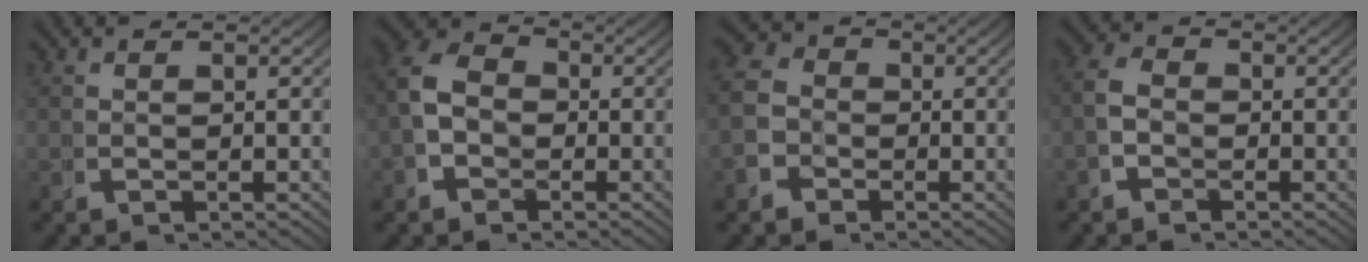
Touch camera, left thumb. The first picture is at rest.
{"total": 5.6, "force": [-0.2, 4.7, 3.1], "torque": [-0.055, -0.002, -0.014]}
{"total": 6.5, "force": [-0.6, 5.9, 2.5], "torque": [-0.044, -0.001, -0.028]}
{"total": 2.7, "force": [-0.8, 2.2, 1.3], "torque": [-0.025, -0.001, -0.021]}